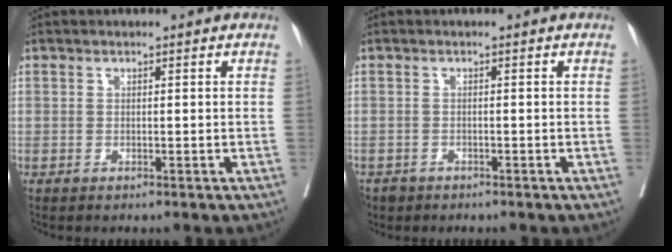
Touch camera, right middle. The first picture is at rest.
{"total": 3.0, "force": [-2.3, 1.9, 0.2], "torque": [-0.005, 0.001, -0.040]}